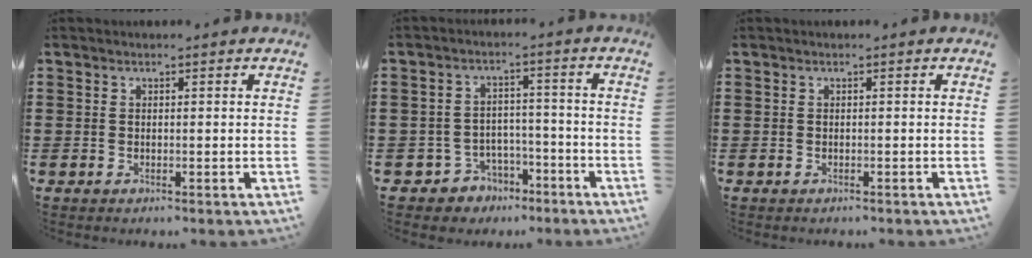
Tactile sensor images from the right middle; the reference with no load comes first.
{"total": 4.1, "force": [-3.4, 2.3, 0.3], "torque": [-0.024, 0.009, -0.072]}
{"total": 0.0}